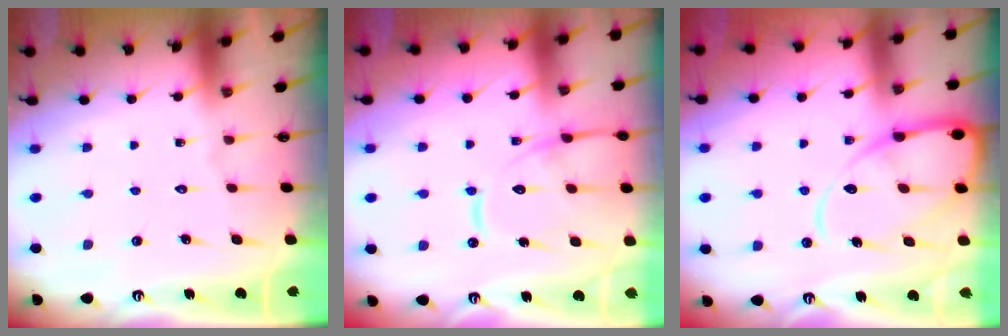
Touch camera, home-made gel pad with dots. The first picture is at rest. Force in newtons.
{"total": 15.5, "press": 15.4, "slide": 1.4}
{"total": 12.5, "press": 12.4, "slide": 1.2}